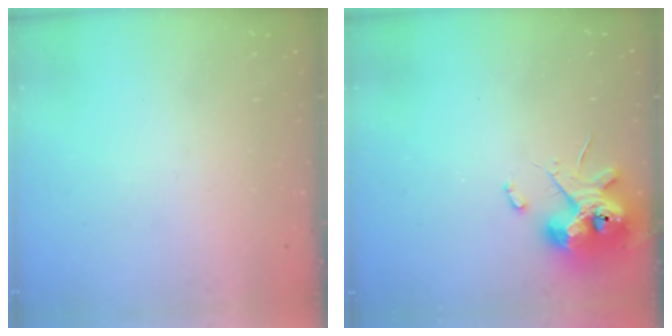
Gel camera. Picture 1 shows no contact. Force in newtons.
{"total": 11.6, "press": 11.5, "slide": 1.7}